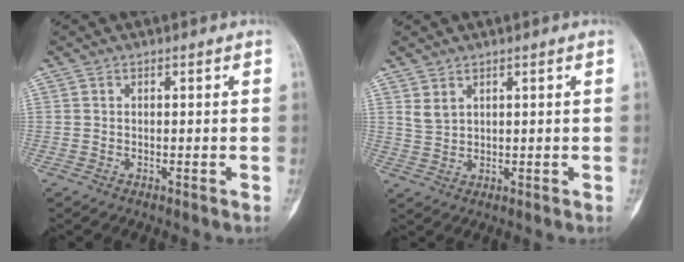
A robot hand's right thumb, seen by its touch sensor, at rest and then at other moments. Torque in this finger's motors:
{"motor_torque": [0.16, 0.64, 0.04, -0.14, -0.05]}